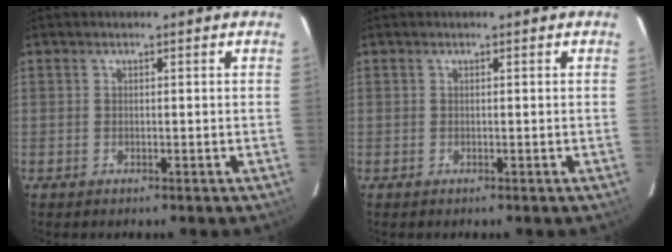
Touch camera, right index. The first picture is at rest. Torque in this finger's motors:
{"motor_torque": [0.00, 0.00, 0.00, 0.00]}